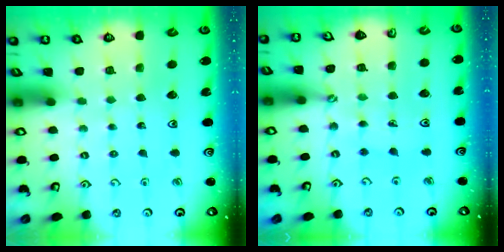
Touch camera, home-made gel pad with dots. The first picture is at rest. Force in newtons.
{"total": 2.8, "press": 2.5, "slide": 1.3}